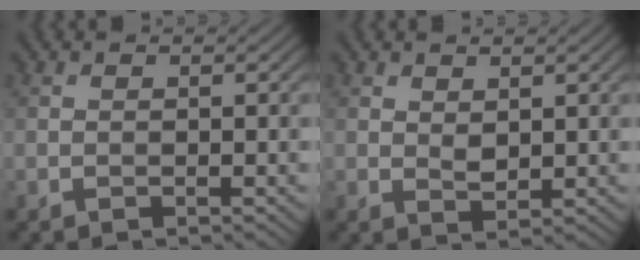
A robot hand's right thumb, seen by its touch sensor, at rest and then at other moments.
{"total": 1.8, "force": [0.9, 1.1, 1.1], "torque": [-0.025, -0.005, 0.019]}